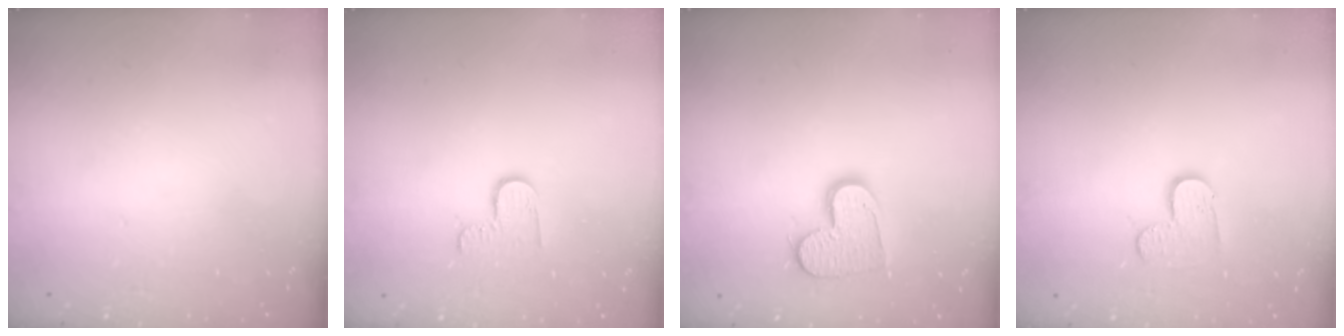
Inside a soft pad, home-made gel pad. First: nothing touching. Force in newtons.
{"total": 5.1, "press": 5.0, "slide": 0.5}
{"total": 12.0, "press": 11.9, "slide": 0.8}
{"total": 4.8, "press": 4.8, "slide": 0.5}